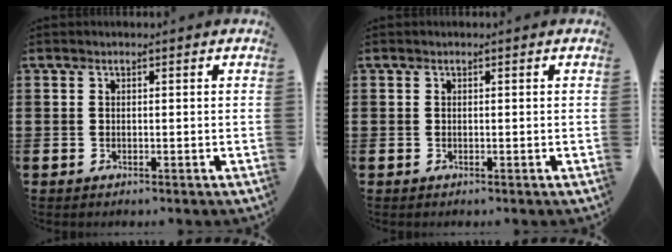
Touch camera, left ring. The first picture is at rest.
{"total": 0.0}